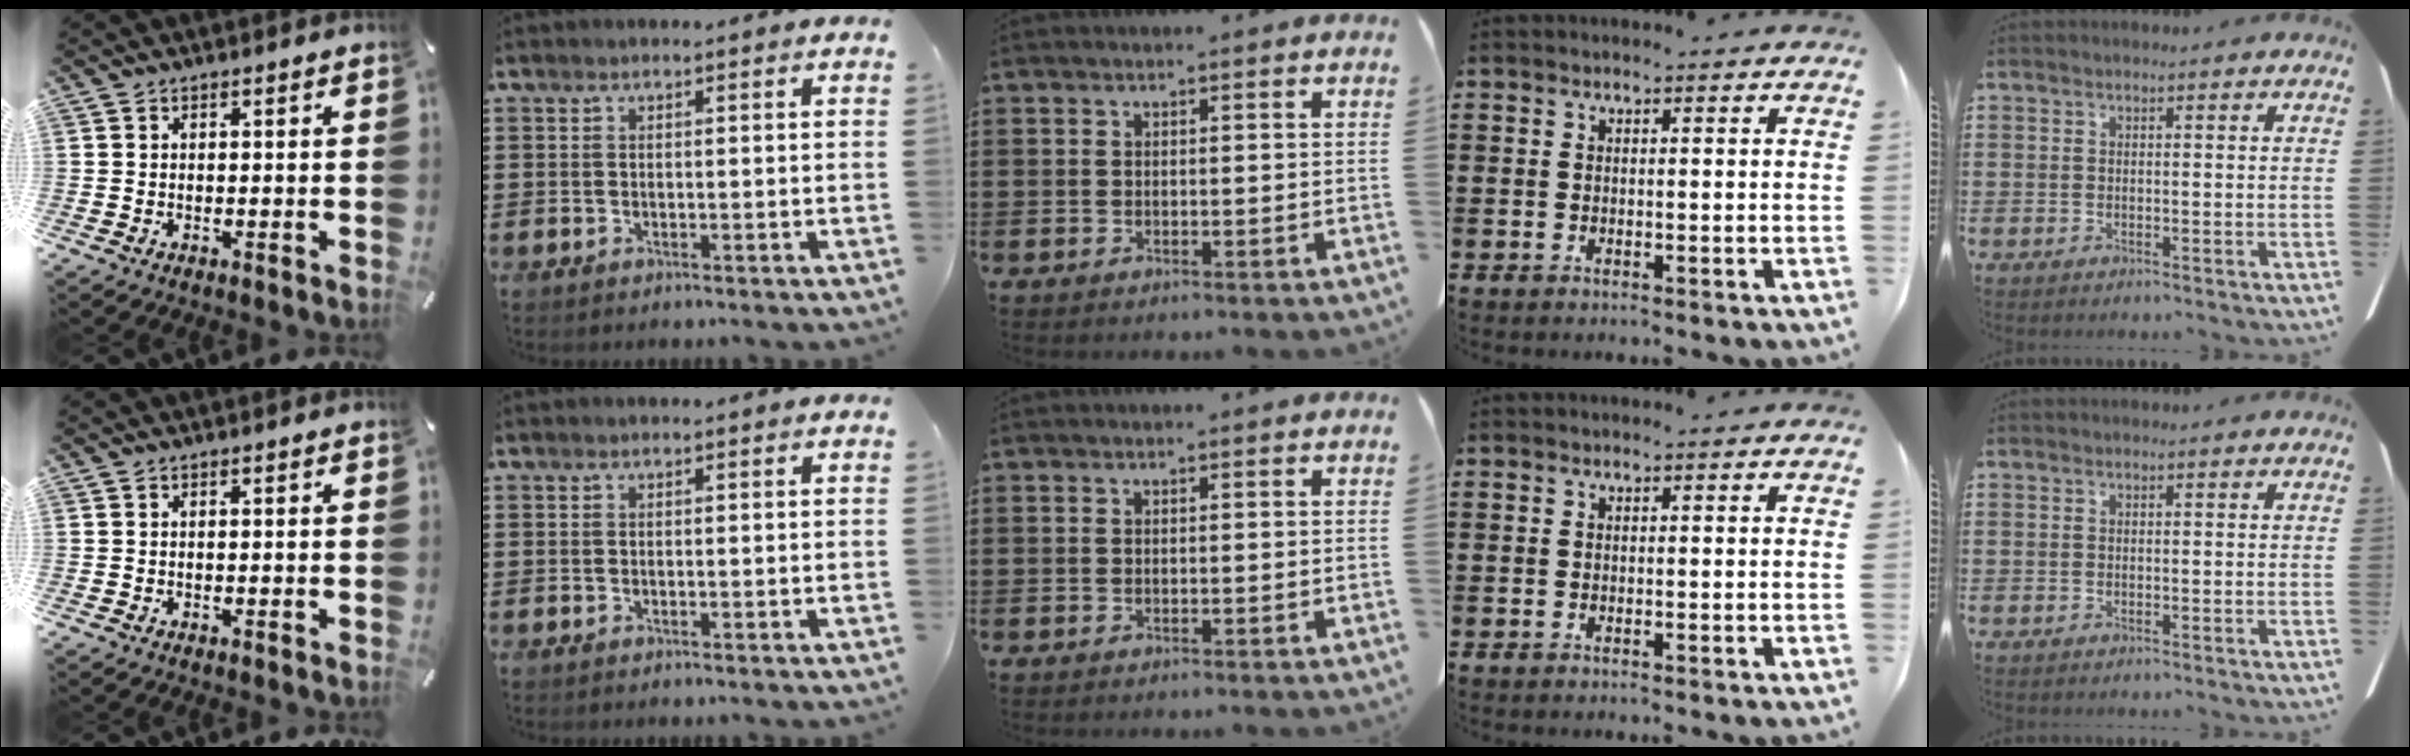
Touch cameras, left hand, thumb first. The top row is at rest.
{}